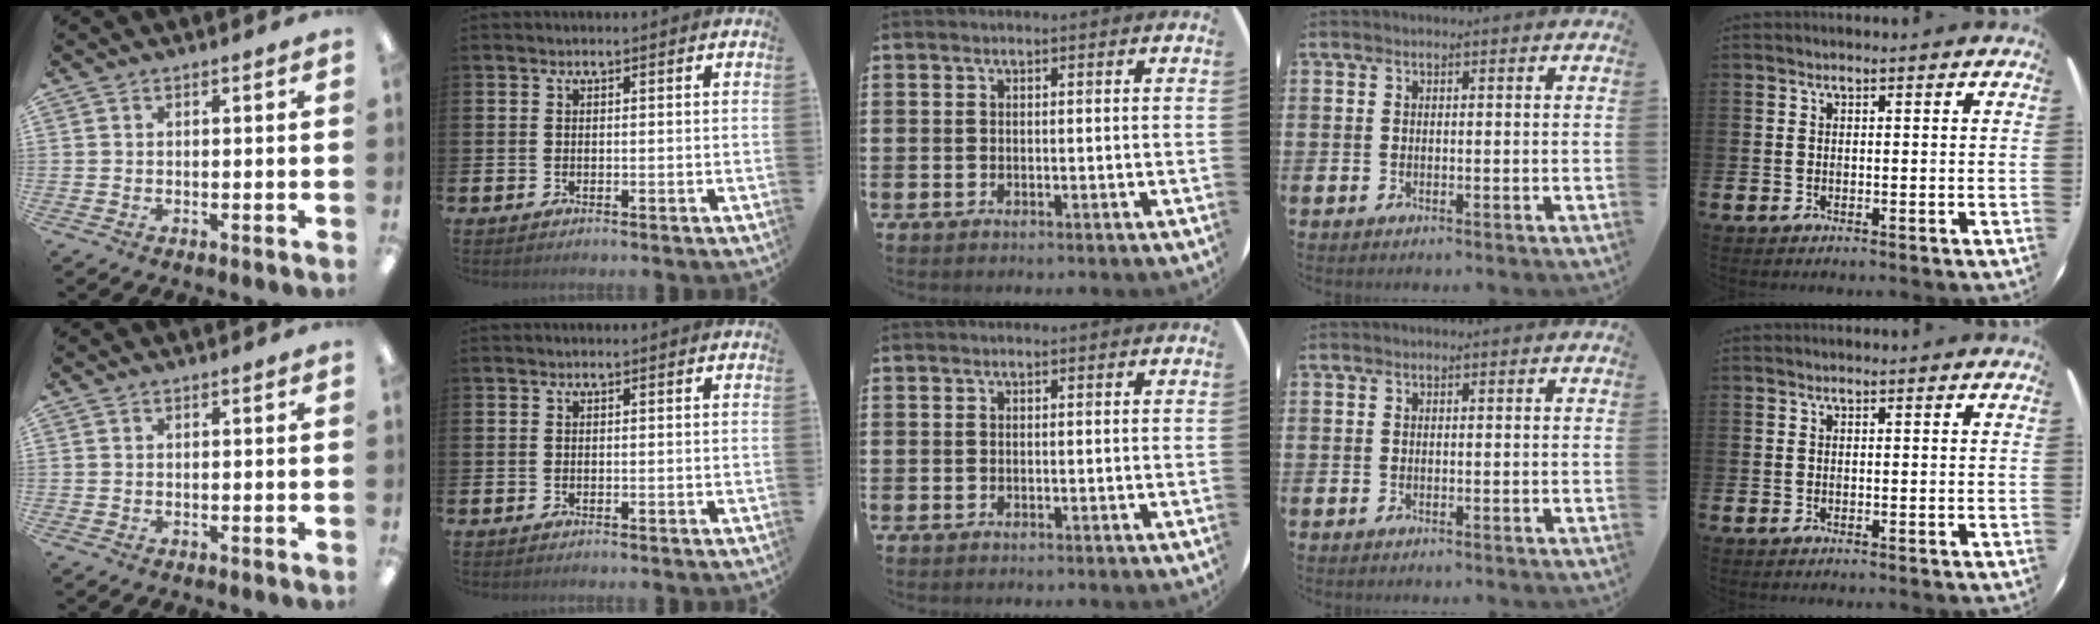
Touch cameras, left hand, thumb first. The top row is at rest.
{}